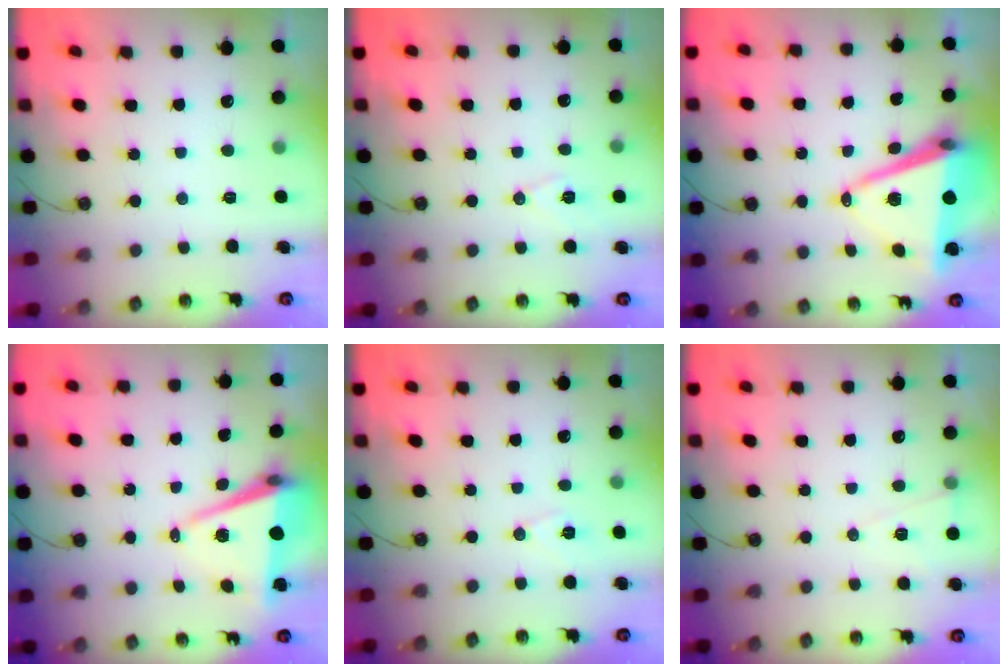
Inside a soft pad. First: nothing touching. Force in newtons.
{"total": 7.1, "press": 6.0, "slide": 3.7}
{"total": 12.6, "press": 12.0, "slide": 4.0}
{"total": 8.4, "press": 7.4, "slide": 4.1}
{"total": 7.5, "press": 6.1, "slide": 4.5}
{"total": 6.4, "press": 4.6, "slide": 4.4}